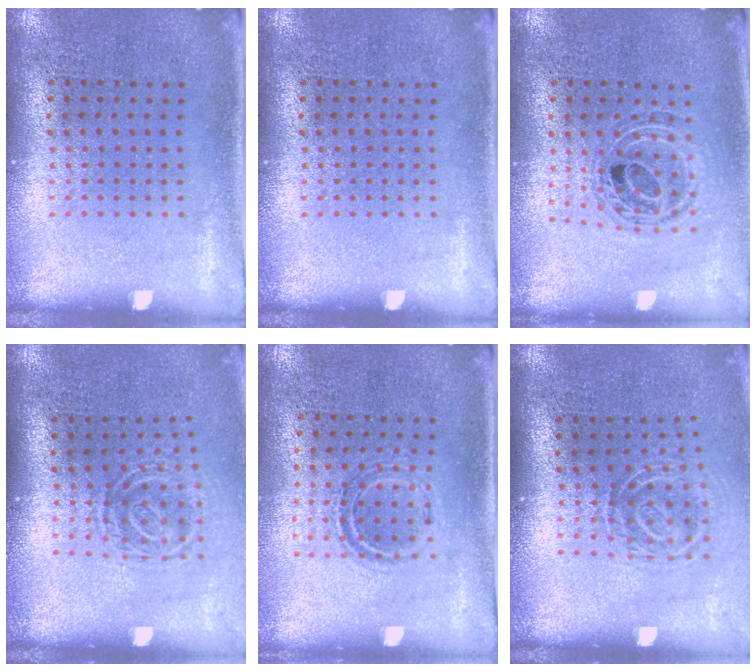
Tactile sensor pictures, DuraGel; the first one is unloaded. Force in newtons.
{"total": 0.0}
{"total": 0.8, "press": 0.8, "slide": 0.1}
{"total": 1.7, "press": 1.2, "slide": 1.3}
{"total": 1.0, "press": 1.0, "slide": 0.3}
{"total": 1.8, "press": 1.2, "slide": 1.4}